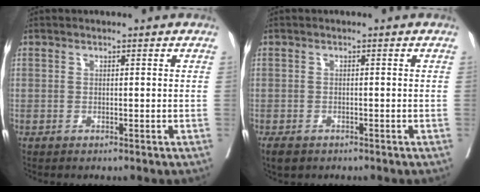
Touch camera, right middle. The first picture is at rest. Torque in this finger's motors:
{"motor_torque": [0.45, -0.29, 0.02, 0.01]}